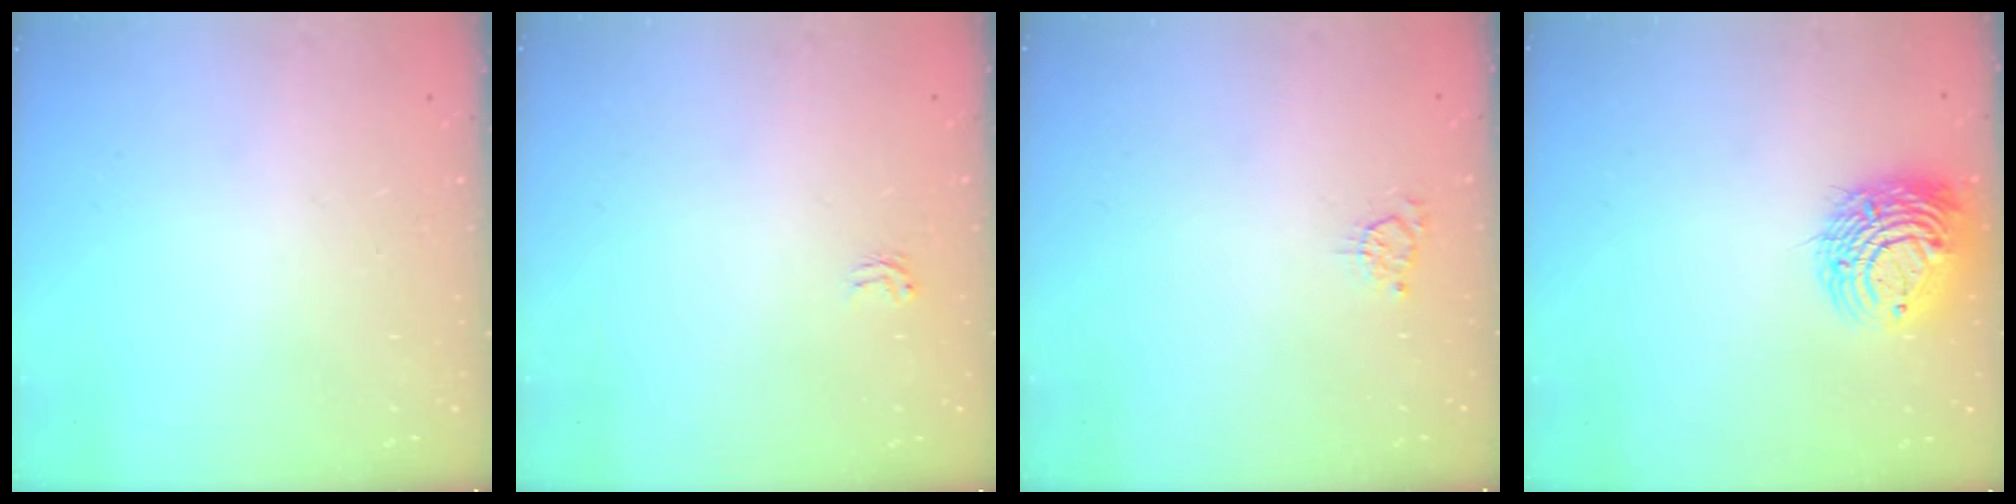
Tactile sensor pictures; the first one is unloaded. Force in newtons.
{"total": 1.9, "press": 1.9, "slide": 0.1}
{"total": 2.5, "press": 2.5, "slide": 0.3}
{"total": 13.0, "press": 12.9, "slide": 1.6}